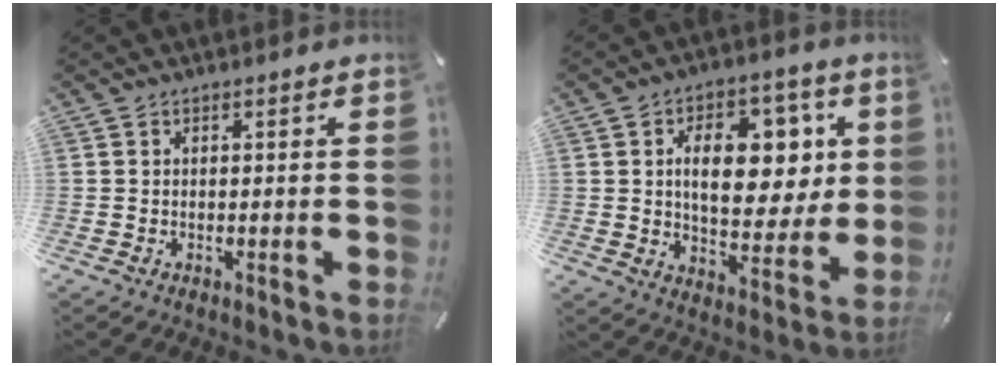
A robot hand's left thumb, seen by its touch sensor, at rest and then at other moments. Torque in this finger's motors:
{"motor_torque": [1.81, 1.74, 1.21, -0.99, 0.43]}